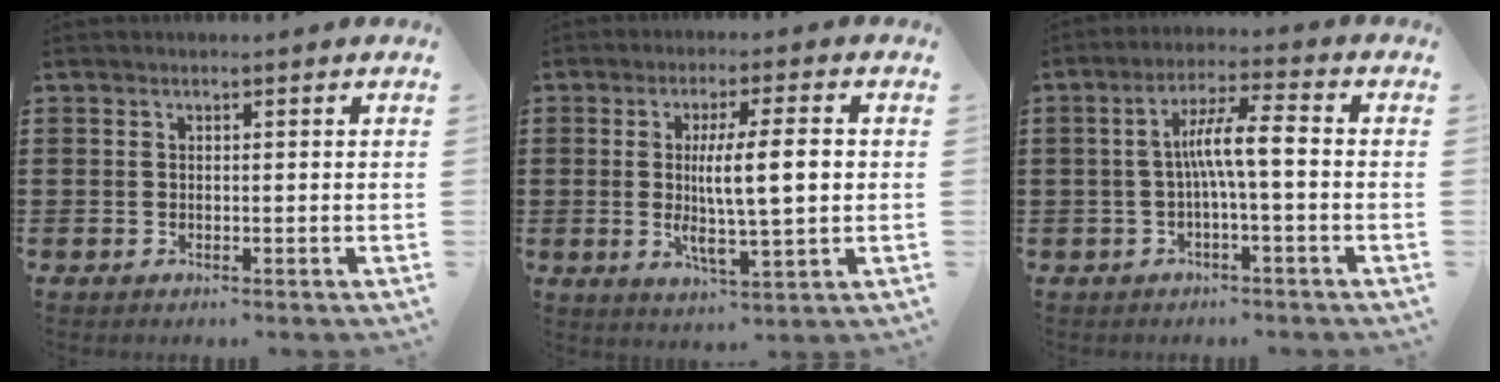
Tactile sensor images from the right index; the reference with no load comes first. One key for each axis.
{"total": 10.0, "fx": 0.9, "fy": 2.1, "fz": 9.7, "tx": -0.168, "ty": 0.003, "tz": 0.011}
{"total": 6.5, "fx": -0.6, "fy": 0.9, "fz": 6.4, "tx": -0.125, "ty": 0.003, "tz": -0.017}